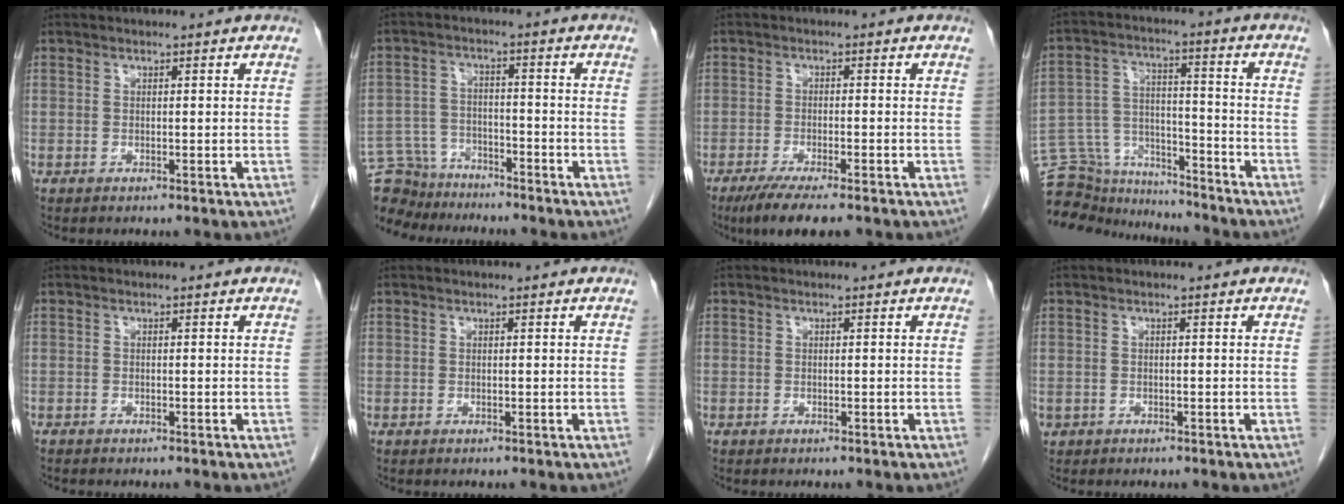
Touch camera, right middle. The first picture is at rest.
{"total": 10.7, "force": [-9.7, 4.3, 1.0], "torque": [-0.032, 0.018, -0.163]}
{"total": 7.1, "force": [-5.2, 0.9, 4.7], "torque": [-0.077, -0.018, -0.081]}
{"total": 14.5, "force": [-13.7, 3.7, 3.0], "torque": [-0.058, 0.043, -0.223]}
{"total": 0.6, "force": [-0.6, 0.1, 0.2], "torque": [-0.008, -0.001, -0.014]}
{"total": 0.0}
{"total": 0.0}
{"total": 0.9, "force": [-0.5, 0.7, 0.1], "torque": [-0.012, 0.003, -0.005]}